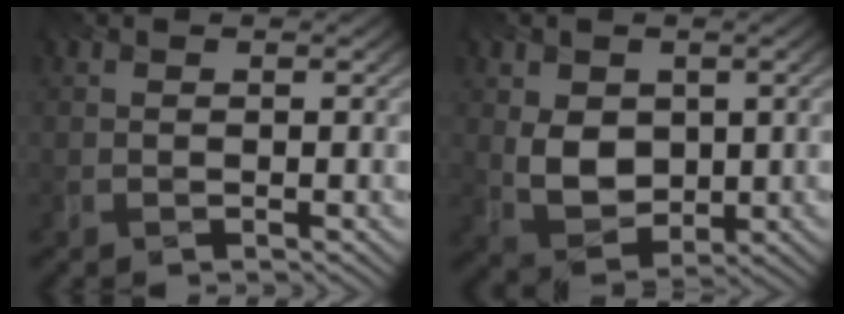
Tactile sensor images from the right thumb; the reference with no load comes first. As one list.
[{"total": 4.2, "force": [-0.3, 3.2, 2.7], "torque": [-0.097, -0.018, 0.022]}]